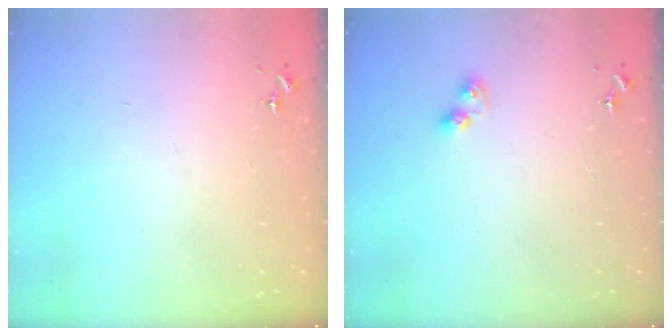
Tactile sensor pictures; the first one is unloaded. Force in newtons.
{"total": 6.6, "press": 6.5, "slide": 0.7}